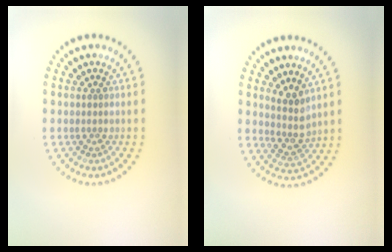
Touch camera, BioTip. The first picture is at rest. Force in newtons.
{"total": 2.7, "press": 2.1, "slide": 1.7}